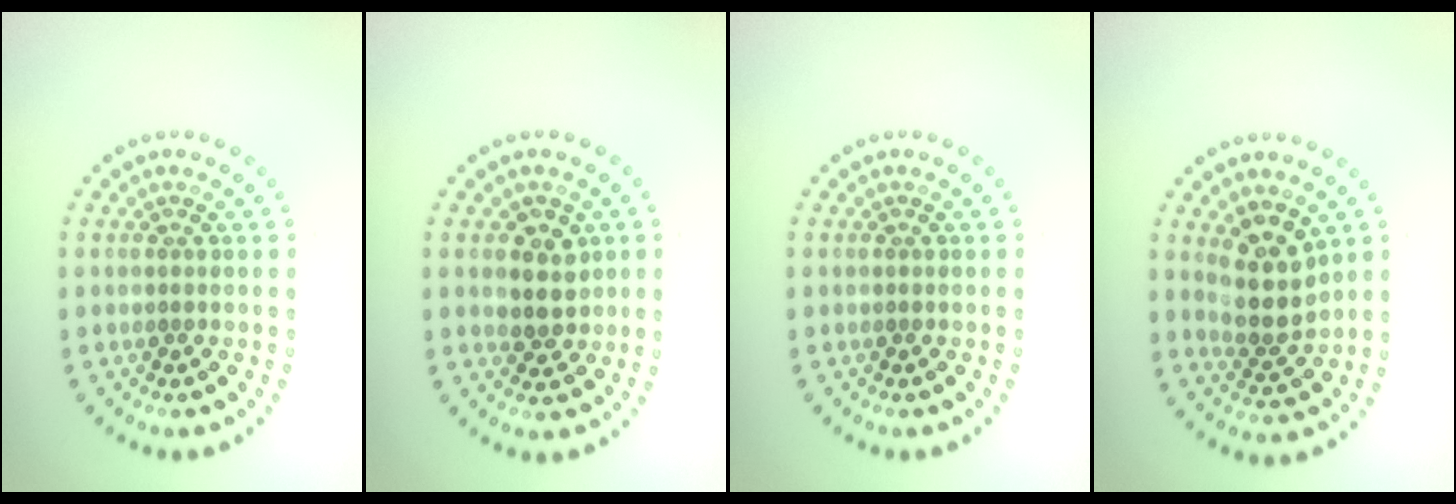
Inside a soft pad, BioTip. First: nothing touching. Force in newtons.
{"total": 2.9, "press": 2.8, "slide": 0.9}
{"total": 0.0}
{"total": 4.4, "press": 4.0, "slide": 1.8}